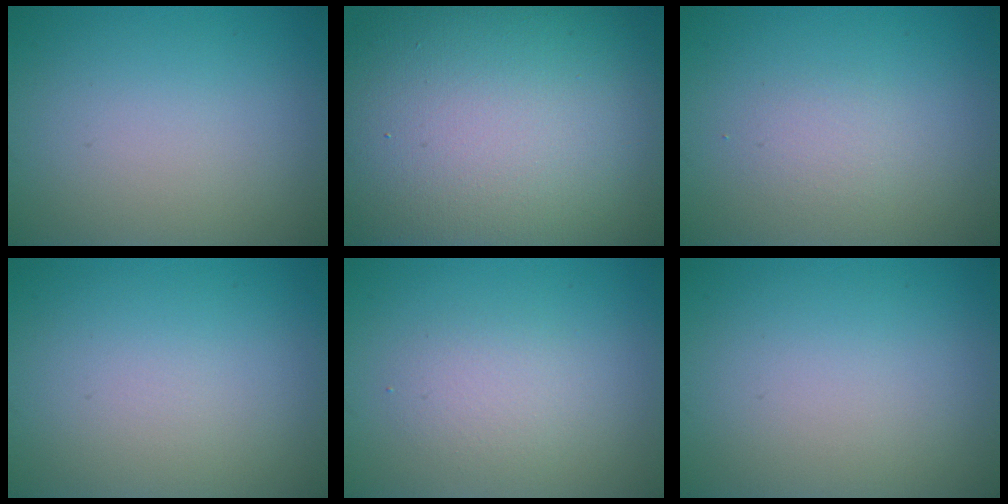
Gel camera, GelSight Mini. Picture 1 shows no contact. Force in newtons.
{"total": 20.3, "press": 20.2, "slide": 1.3}
{"total": 1.3, "press": 1.2, "slide": 0.1}
{"total": 0.0}
{"total": 2.0, "press": 2.0, "slide": 0.1}
{"total": 0.0}